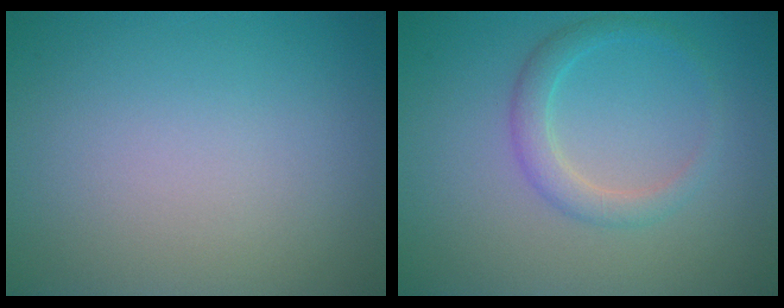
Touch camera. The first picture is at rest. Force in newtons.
{"total": 2.2, "press": 2.2, "slide": 0.1}